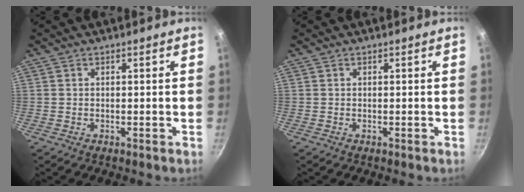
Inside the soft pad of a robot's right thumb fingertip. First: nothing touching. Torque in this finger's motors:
{"motor_torque": [-0.02, -0.02, -0.06, 0.06, 0.01]}